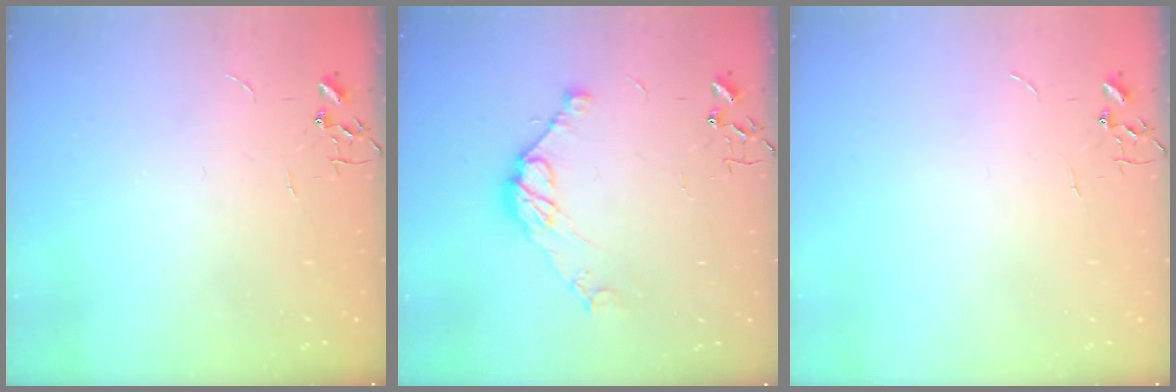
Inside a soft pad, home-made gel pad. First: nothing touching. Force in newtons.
{"total": 11.3, "press": 11.2, "slide": 0.8}
{"total": 0.0}